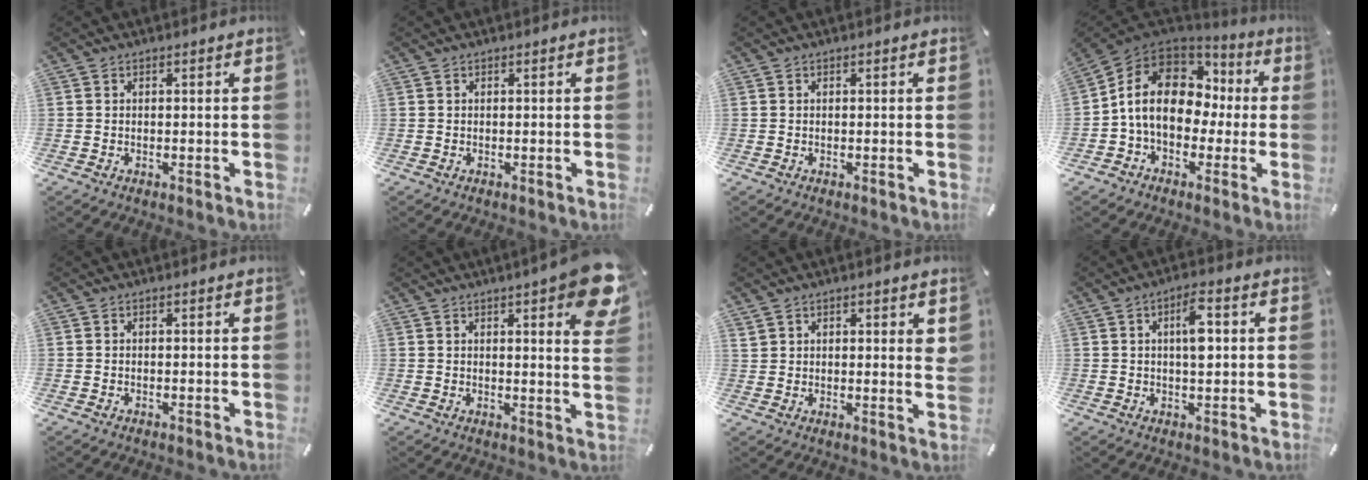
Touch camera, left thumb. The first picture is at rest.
{"total": 0.0}
{"total": 0.0}
{"total": 14.3, "force": [0.4, 11.2, 8.9], "torque": [-0.183, 0.012, 0.009]}
{"total": 0.0}
{"total": 10.3, "force": [5.6, 2.4, 8.3], "torque": [-0.116, -0.033, 0.092]}
{"total": 3.1, "force": [2.3, 1.3, 1.6], "torque": [-0.028, -0.007, 0.043]}
{"total": 6.6, "force": [1.3, 2.5, 6.0], "torque": [-0.094, 0.001, 0.015]}